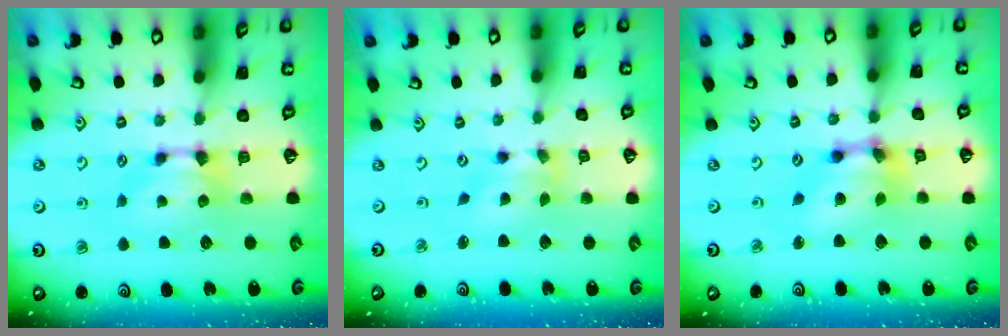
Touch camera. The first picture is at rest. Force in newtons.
{"total": 1.9, "press": 1.3, "slide": 1.3}
{"total": 6.6, "press": 6.2, "slide": 2.4}